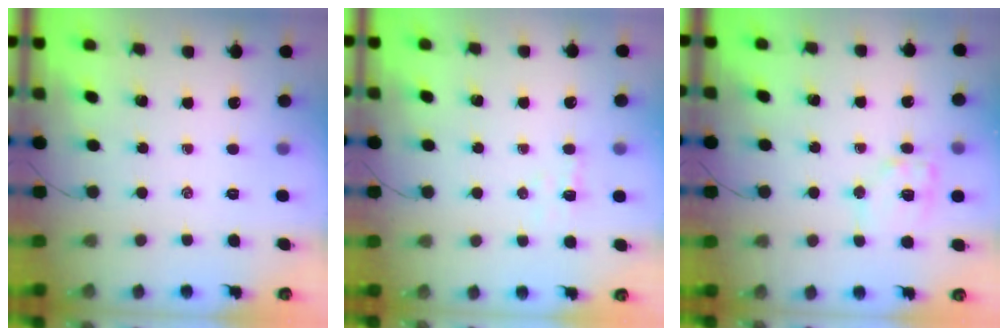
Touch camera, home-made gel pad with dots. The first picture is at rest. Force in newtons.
{"total": 4.3, "press": 4.2, "slide": 1.0}
{"total": 10.4, "press": 10.3, "slide": 1.6}